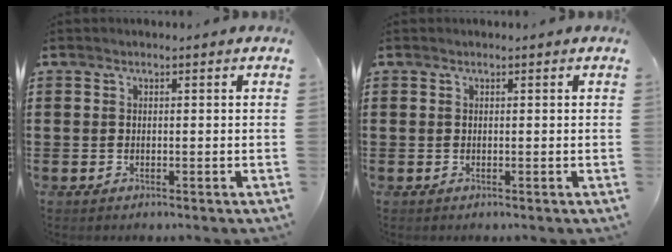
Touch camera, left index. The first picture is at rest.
{"total": 0.0}